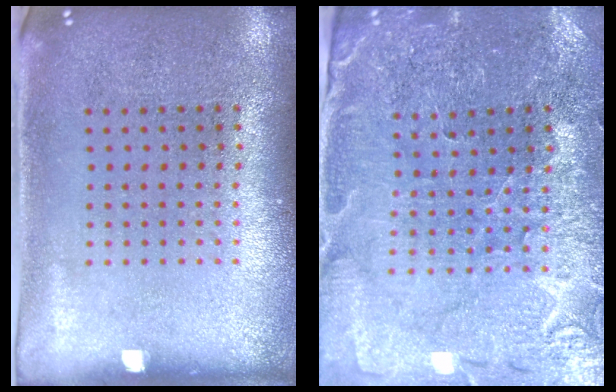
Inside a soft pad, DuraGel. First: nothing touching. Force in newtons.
{"total": 1.5, "press": 1.5, "slide": 0.1}